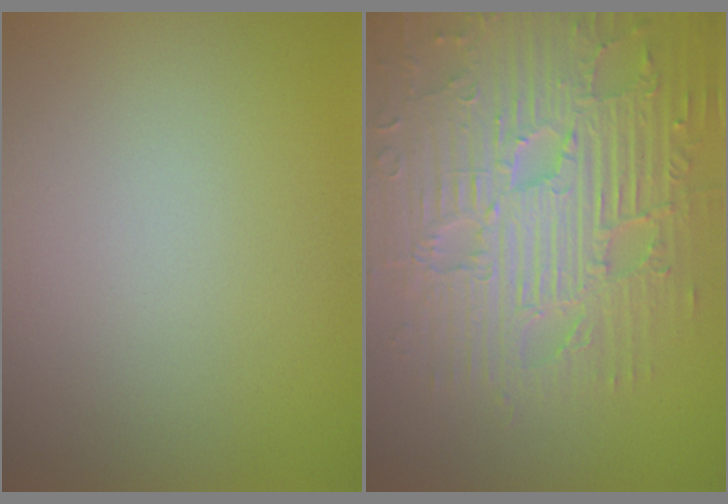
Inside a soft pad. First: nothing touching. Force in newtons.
{"total": 9.4, "press": 6.9, "slide": 6.4}